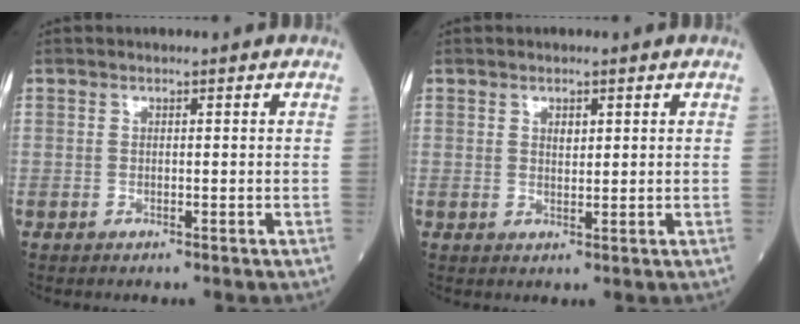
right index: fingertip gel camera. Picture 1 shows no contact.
{"total": 1.6, "force": [0.7, 0.8, 1.1], "torque": [-0.019, -0.001, 0.013]}